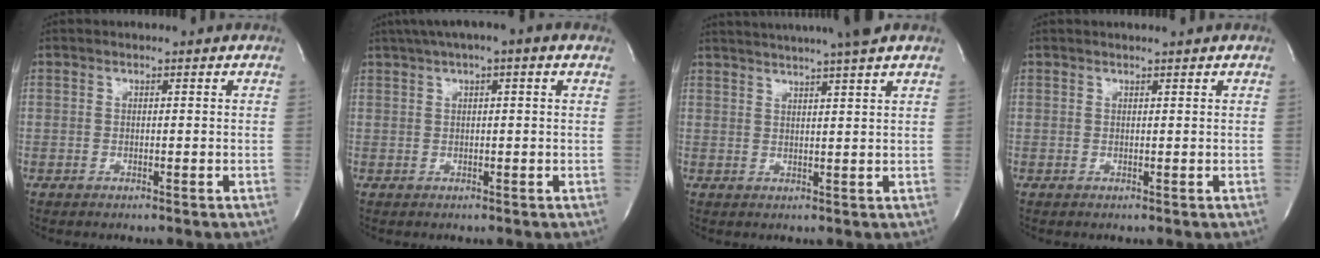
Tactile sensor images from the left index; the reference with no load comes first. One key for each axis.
{"total": 9.6, "fx": 7.3, "fy": 0.1, "fz": 6.1, "tx": -0.109, "ty": 0.042, "tz": 0.104}
{"total": 12.4, "fx": 10.7, "fy": -0.9, "fz": 6.3, "tx": -0.108, "ty": 0.011, "tz": 0.140}
{"total": 1.4, "fx": 1.2, "fy": -0.3, "fz": 0.4, "tx": -0.006, "ty": 0.003, "tz": 0.021}